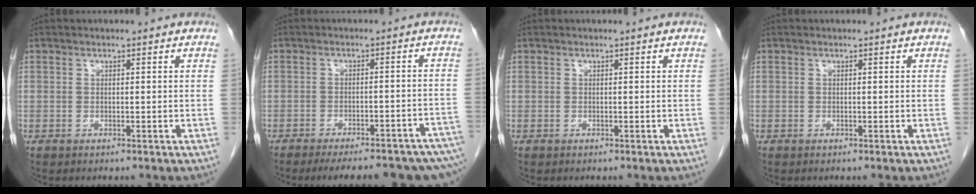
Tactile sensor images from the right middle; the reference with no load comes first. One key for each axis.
{"total": 20.1, "fx": -16.7, "fy": 3.6, "fz": 10.5, "tx": -0.113, "ty": -0.004, "tz": -0.200}
{"total": 0.0}
{"total": 0.0}